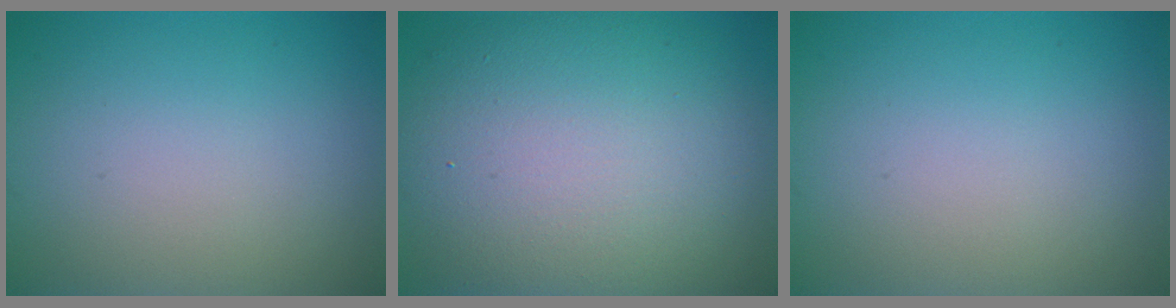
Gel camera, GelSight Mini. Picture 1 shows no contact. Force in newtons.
{"total": 13.5, "press": 13.5, "slide": 1.1}
{"total": 0.0}